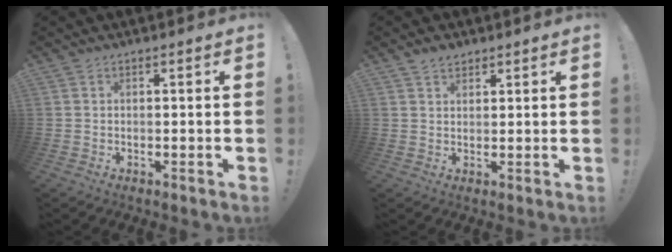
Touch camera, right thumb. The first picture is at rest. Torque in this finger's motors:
{"motor_torque": [-0.04, 0.00, 0.26, 0.09, 0.00]}